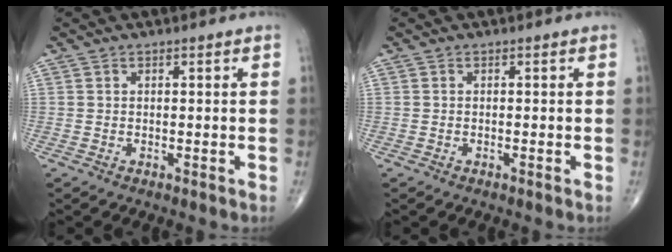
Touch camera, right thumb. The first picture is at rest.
{"total": 0.0}